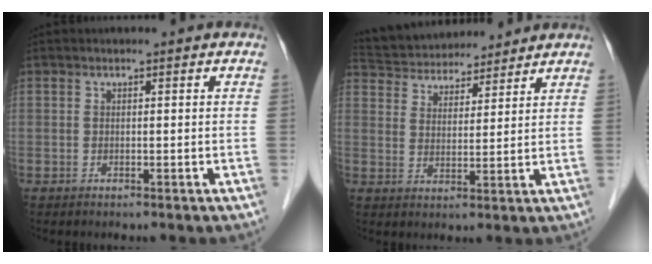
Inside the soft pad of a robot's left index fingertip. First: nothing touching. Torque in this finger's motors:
{"motor_torque": [-0.51, -0.92, 0.11, 0.01]}